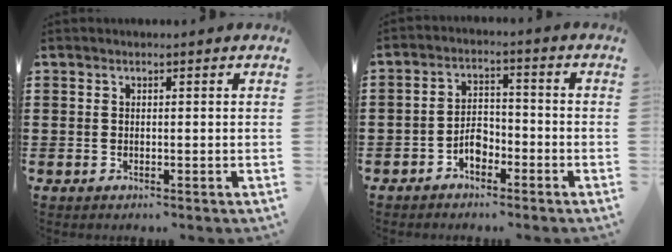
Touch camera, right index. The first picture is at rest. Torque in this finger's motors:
{"motor_torque": [1.38, 0.76, 0.20, 0.03]}